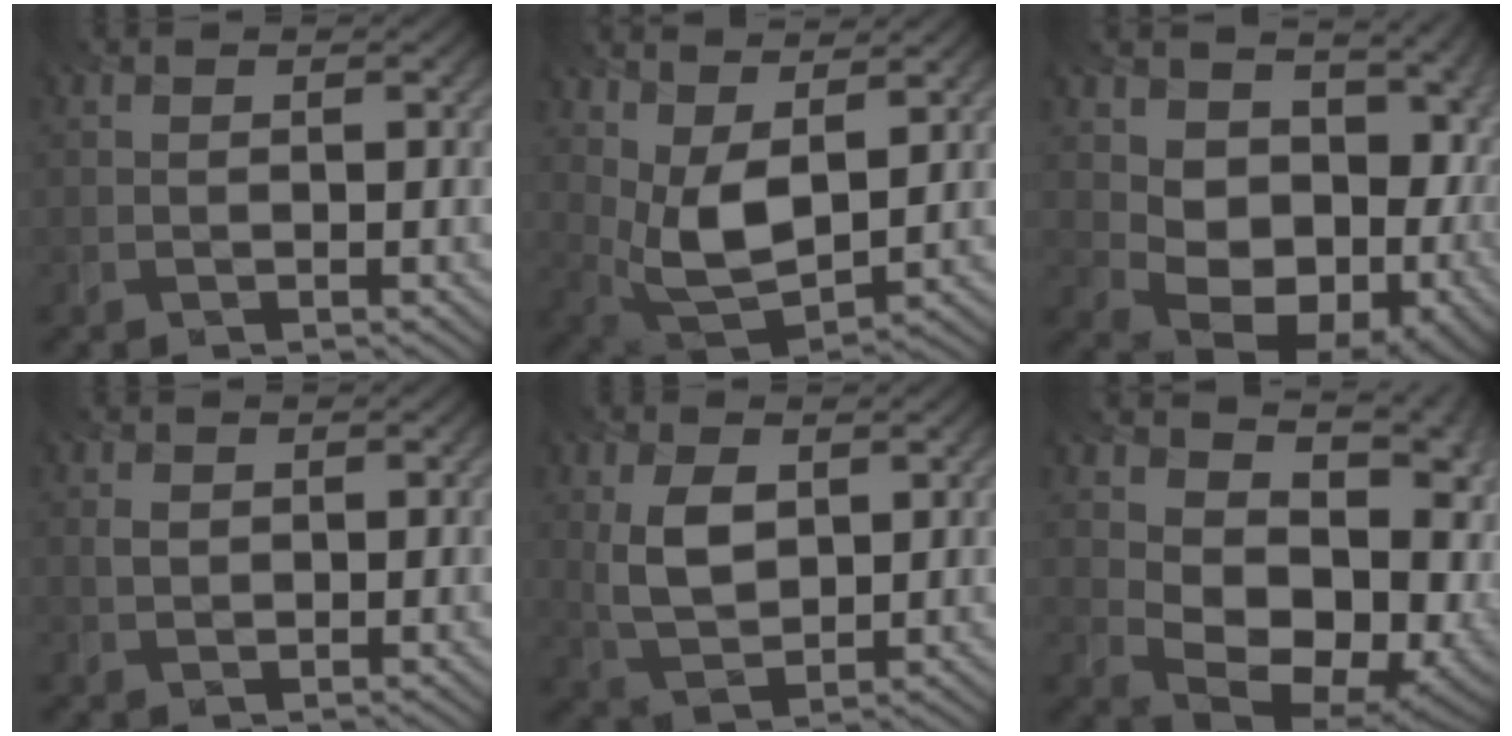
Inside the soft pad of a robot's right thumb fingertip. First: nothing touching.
{"total": 9.6, "force": [3.6, 4.9, 7.4], "torque": [-0.179, -0.004, 0.073]}
{"total": 16.9, "force": [1.1, 11.9, 11.9], "torque": [-0.167, -0.018, 0.065]}
{"total": 1.6, "force": [0.7, 1.2, 0.9], "torque": [-0.027, 0.002, 0.017]}
{"total": 6.7, "force": [1.8, 4.1, 4.9], "torque": [-0.116, 0.002, 0.039]}
{"total": 16.1, "force": [1.9, 11.4, 11.2], "torque": [-0.134, -0.020, 0.055]}